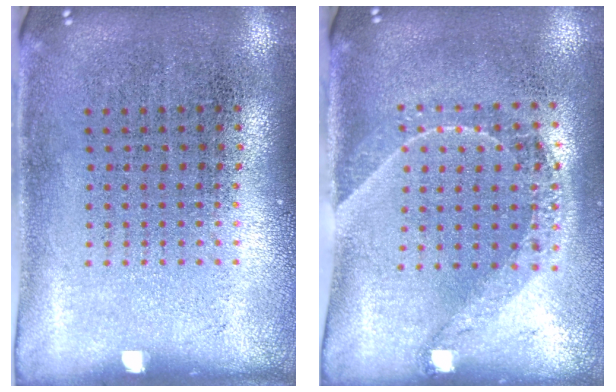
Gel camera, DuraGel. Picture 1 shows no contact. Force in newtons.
{"total": 1.4, "press": 1.2, "slide": 0.7}